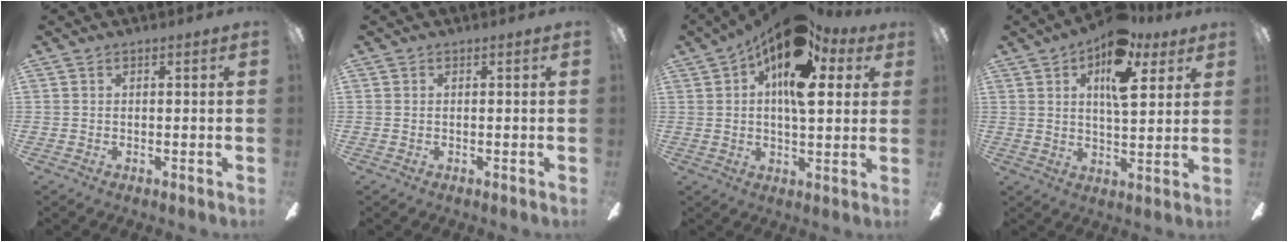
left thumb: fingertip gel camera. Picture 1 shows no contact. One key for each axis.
{"total": 0.0}
{"total": 16.5, "fx": 8.2, "fy": 7.1, "fz": 12.4, "tx": -0.194, "ty": -0.026, "tz": 0.135}
{"total": 13.6, "fx": 7.3, "fy": 6.1, "fz": 9.7, "tx": -0.146, "ty": -0.018, "tz": 0.120}